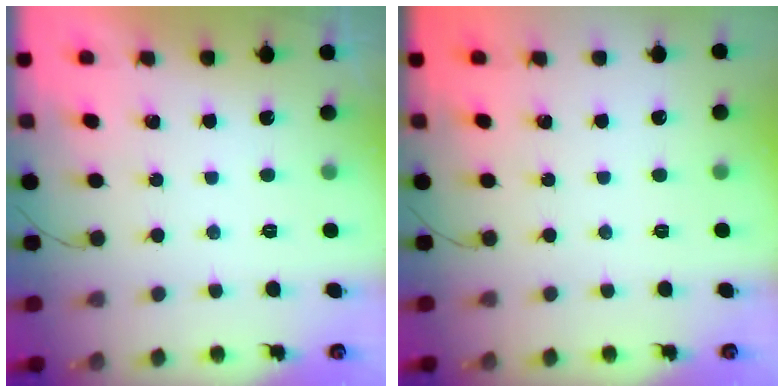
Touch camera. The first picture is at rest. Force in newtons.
{"total": 0.0}